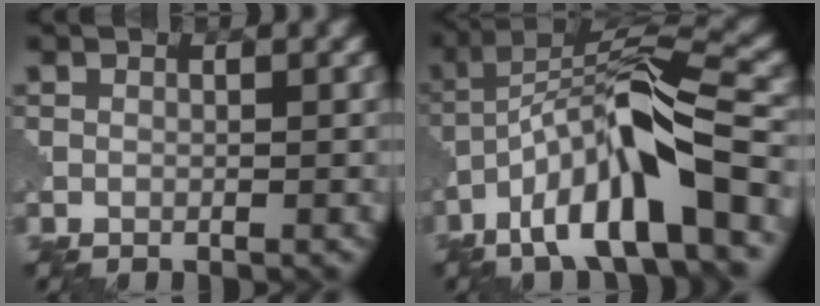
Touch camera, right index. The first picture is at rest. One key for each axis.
{"total": 11.9, "fx": -5.5, "fy": 2.8, "fz": 10.2, "tx": -0.178, "ty": 0.021, "tz": -0.097}